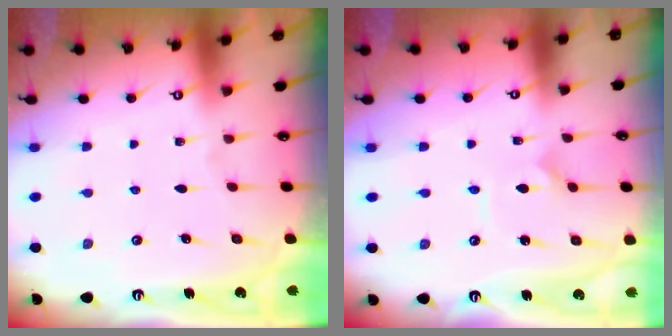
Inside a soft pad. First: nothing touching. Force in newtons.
{"total": 2.3, "press": 2.3, "slide": 0.1}